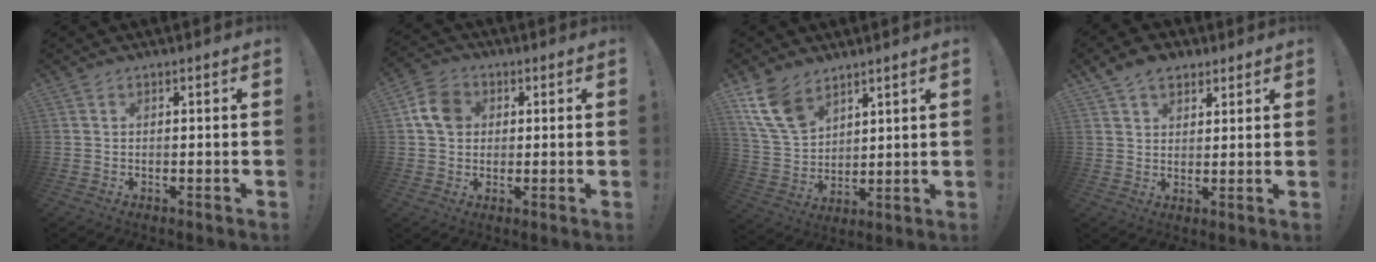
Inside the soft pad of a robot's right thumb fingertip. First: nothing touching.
{"total": 8.4, "force": [2.1, 6.9, 4.3], "torque": [-0.069, 0.014, 0.044]}
{"total": 13.3, "force": [8.5, 8.0, 6.3], "torque": [-0.141, -0.038, 0.170]}
{"total": 7.4, "force": [5.0, 4.7, 2.8], "torque": [-0.039, -0.017, 0.093]}